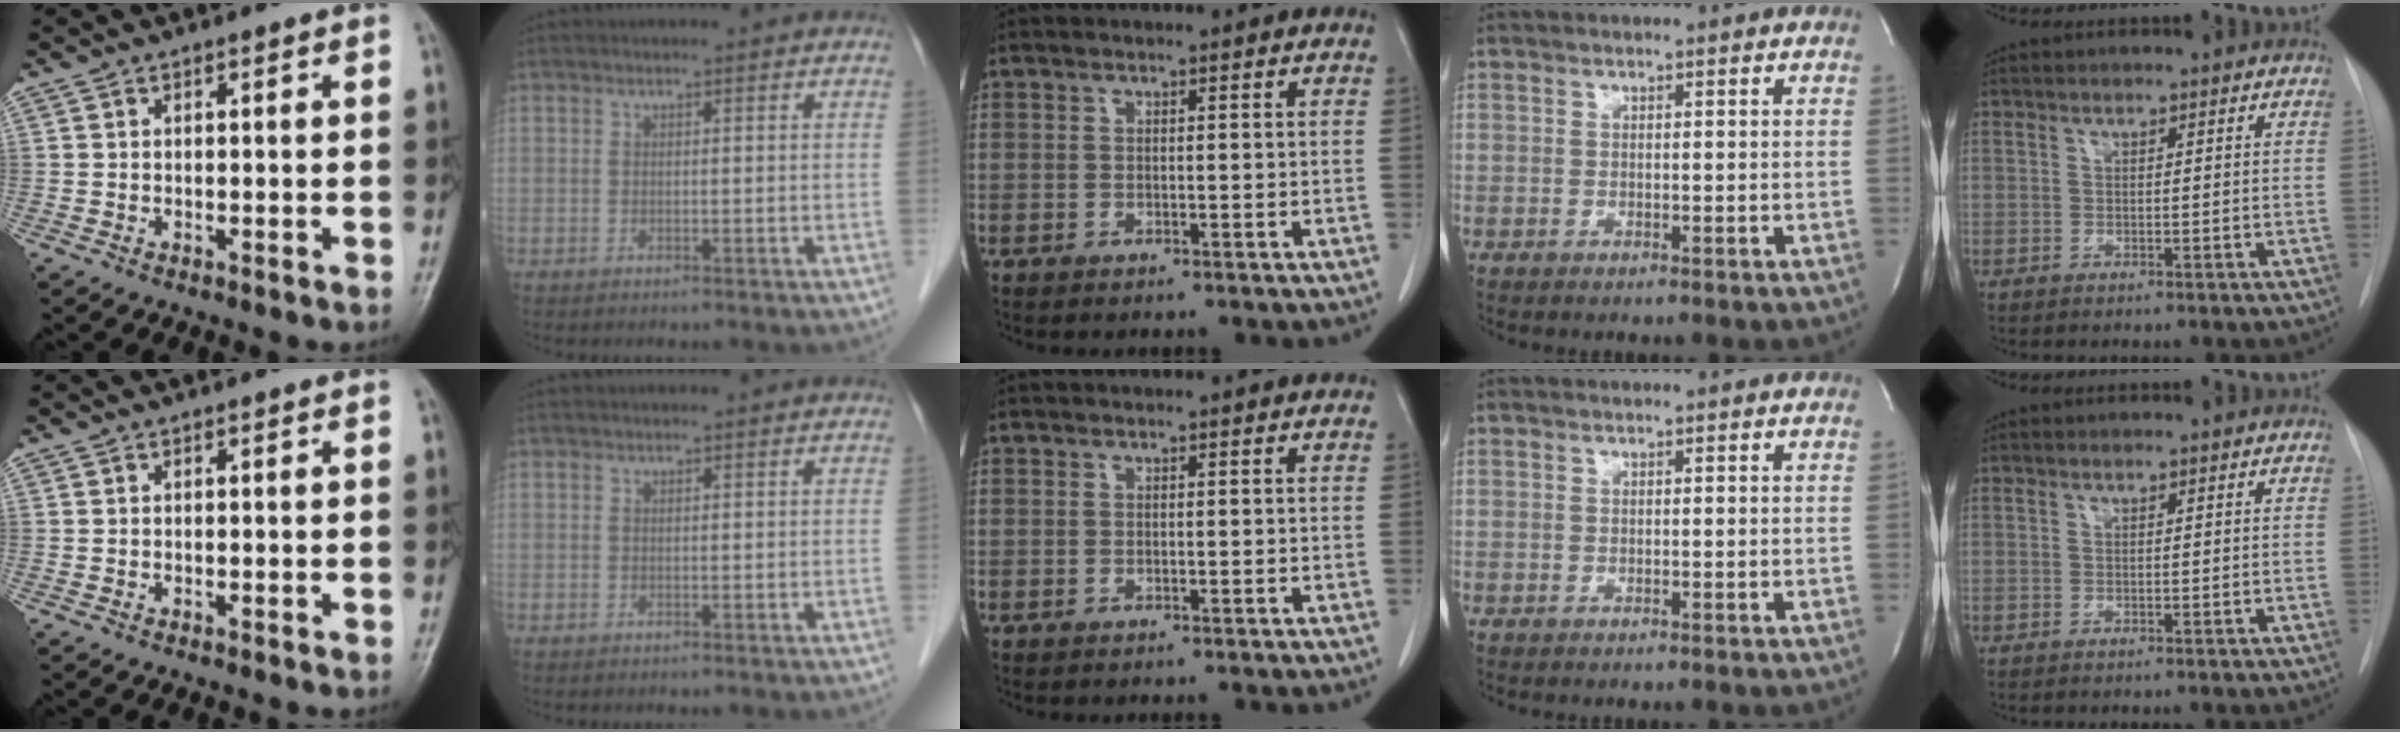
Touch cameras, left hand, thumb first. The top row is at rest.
{}